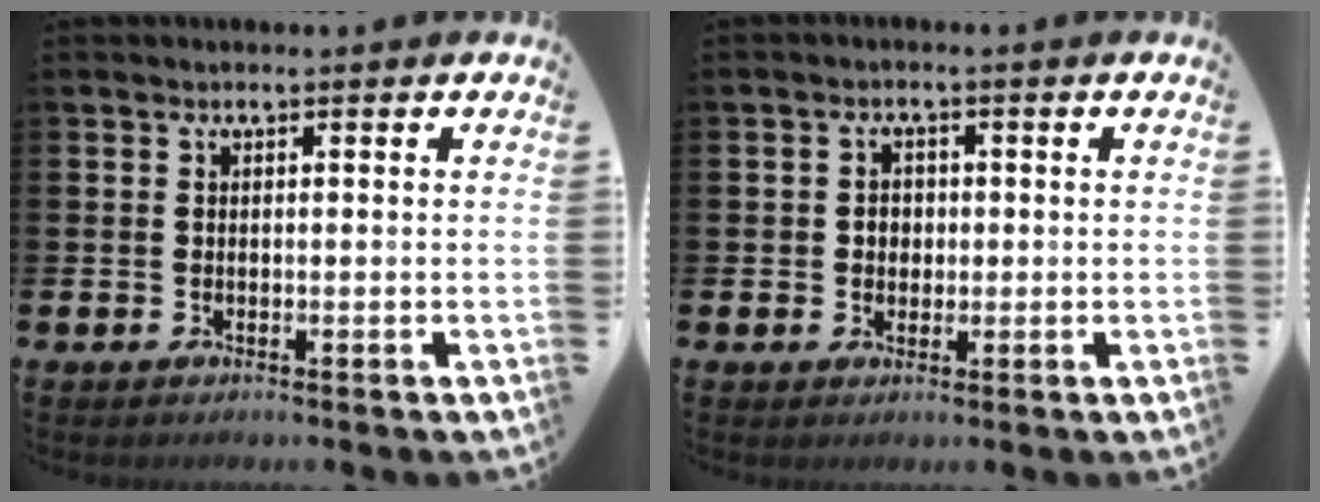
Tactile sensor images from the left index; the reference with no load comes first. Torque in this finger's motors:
{"motor_torque": [0.10, 0.03, 0.07, 0.01]}